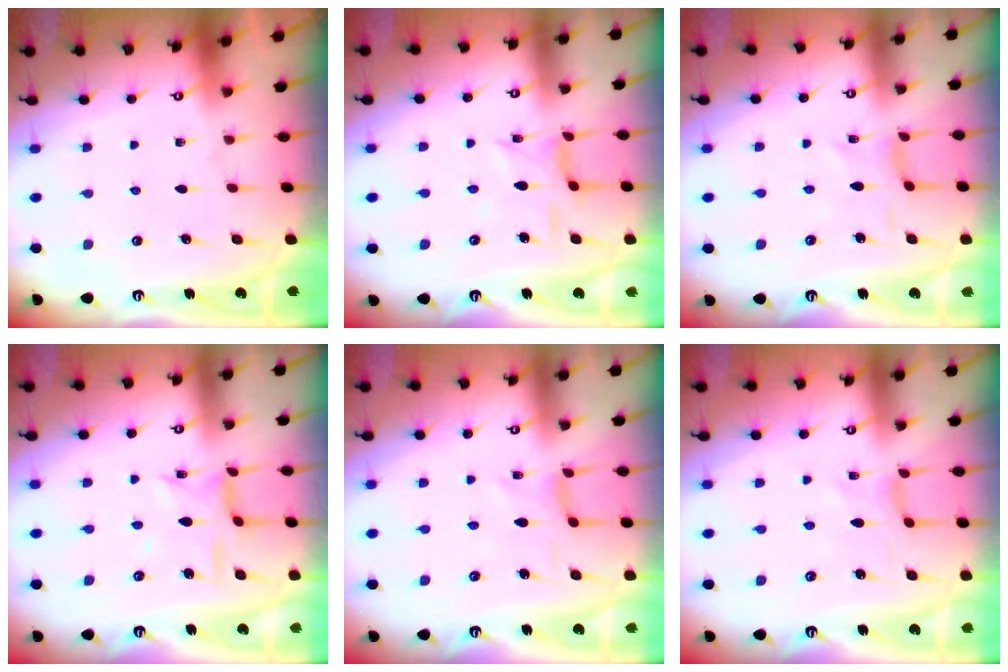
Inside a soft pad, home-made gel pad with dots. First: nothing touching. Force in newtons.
{"total": 5.4, "press": 5.4, "slide": 0.3}
{"total": 1.9, "press": 1.8, "slide": 0.5}
{"total": 5.8, "press": 5.8, "slide": 0.4}
{"total": 1.0, "press": 1.0, "slide": 0.4}
{"total": 0.0}